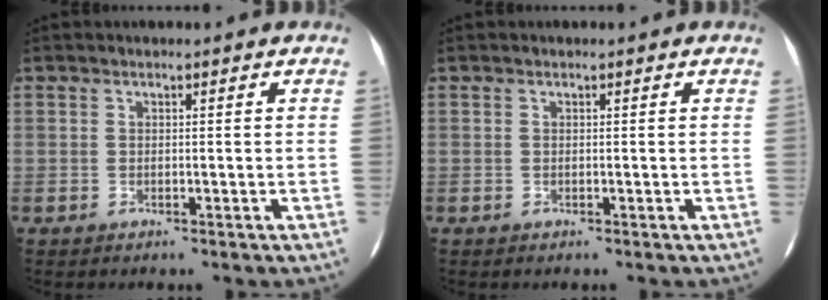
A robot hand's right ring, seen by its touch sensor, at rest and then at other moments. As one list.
[{"total": 0.0}]